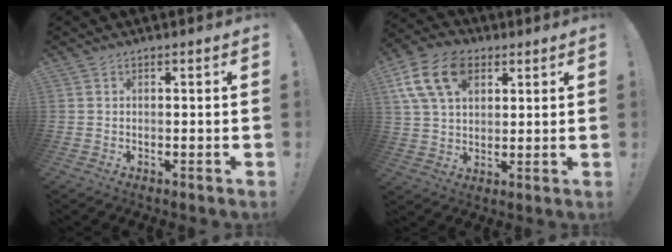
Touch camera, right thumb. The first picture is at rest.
{"total": 15.5, "force": [6.7, 10.5, 9.2], "torque": [-0.170, -0.020, 0.128]}